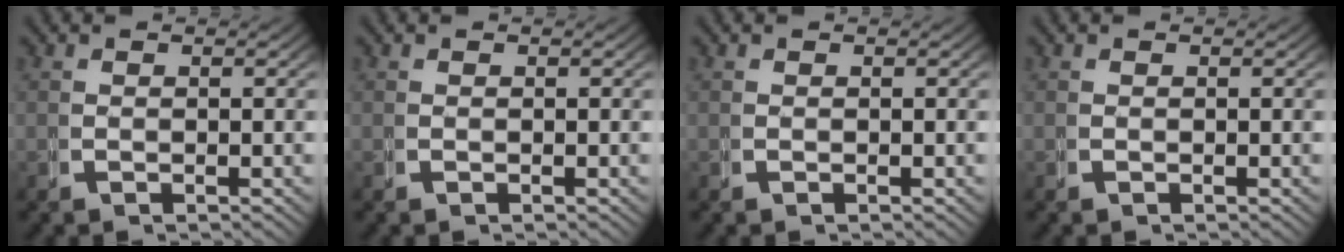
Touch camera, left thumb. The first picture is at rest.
{"total": 0.0}
{"total": 0.0}
{"total": 0.0}